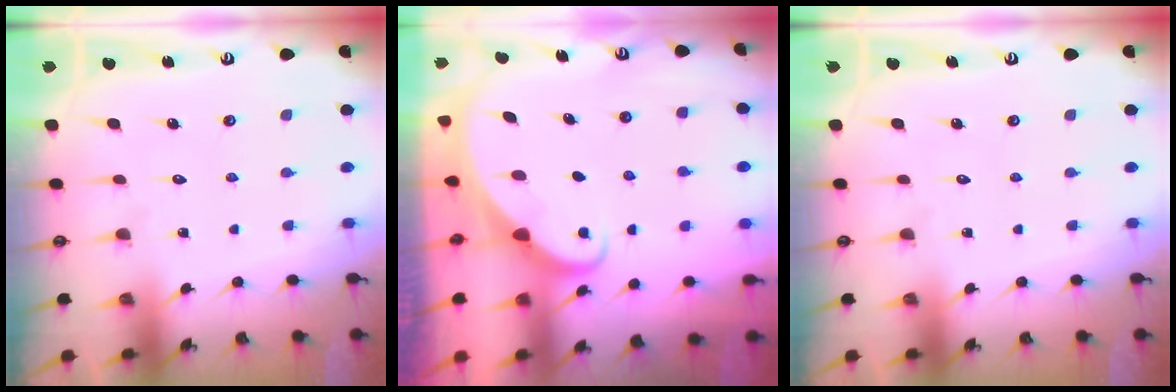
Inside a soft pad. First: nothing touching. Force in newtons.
{"total": 1.7, "press": 1.7, "slide": 0.1}
{"total": 0.0}